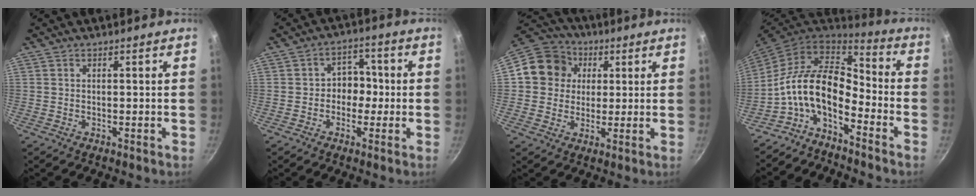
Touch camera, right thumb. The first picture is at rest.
{"total": 5.4, "force": [-0.9, 4.6, 2.7], "torque": [0.016, 0.020, -0.024]}
{"total": 11.4, "force": [2.2, 10.4, 4.1], "torque": [-0.043, 0.018, 0.022]}
{"total": 12.7, "force": [-5.0, 6.9, 9.5], "torque": [-0.160, 0.058, -0.114]}